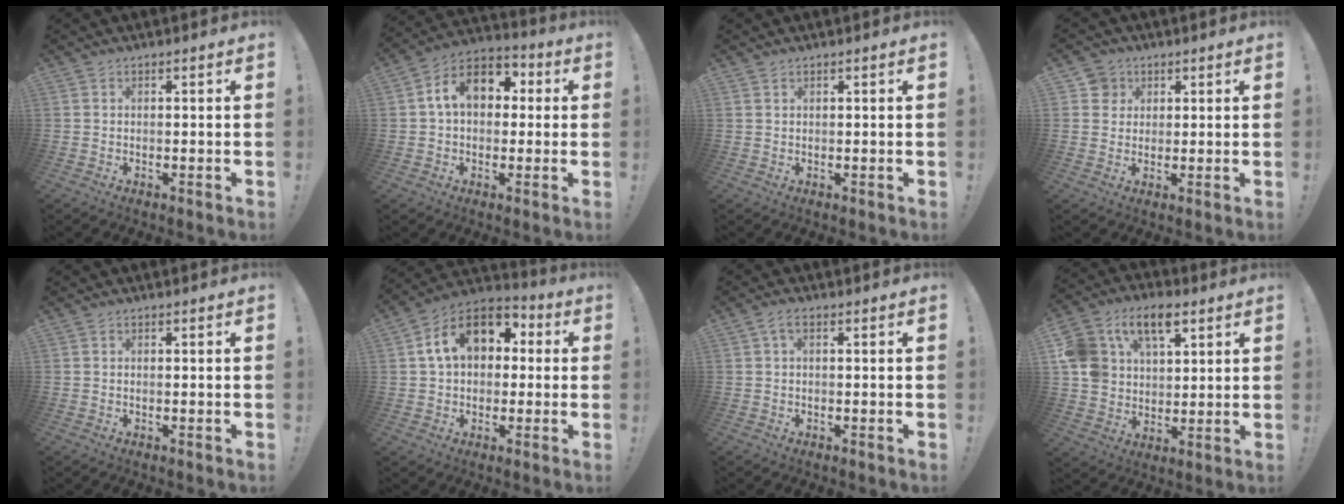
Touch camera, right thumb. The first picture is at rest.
{"total": 12.4, "force": [2.8, 8.6, 8.5], "torque": [-0.130, 0.015, 0.054]}
{"total": 0.8, "force": [0.7, 0.3, 0.2], "torque": [0.000, -0.002, 0.013]}
{"total": 5.1, "force": [2.2, 4.6, 0.8], "torque": [-0.012, -0.005, 0.044]}
{"total": 0.0}
{"total": 16.0, "force": [5.0, 11.2, 10.3], "torque": [-0.157, 0.003, 0.092]}
{"total": 2.1, "force": [0.1, 0.8, 1.9], "torque": [-0.045, 0.007, 0.004]}
{"total": 14.8, "force": [7.5, 10.1, 7.9], "torque": [-0.145, -0.030, 0.144]}